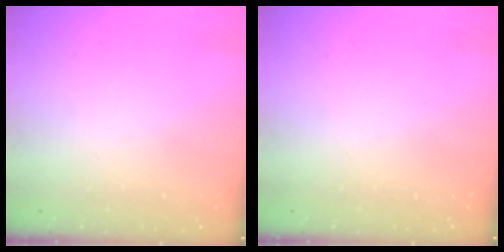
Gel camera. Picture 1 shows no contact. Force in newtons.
{"total": 2.1, "press": 2.0, "slide": 0.4}